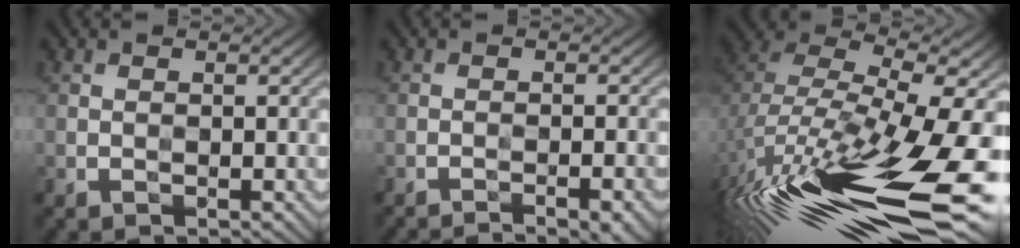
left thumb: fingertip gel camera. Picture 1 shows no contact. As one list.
[{"total": 4.4, "force": [-3.4, 0.4, 2.8], "torque": [-0.044, 0.012, -0.058]}, {"total": 18.2, "force": [-7.7, 7.6, 14.6], "torque": [-0.301, -0.034, -0.121]}]